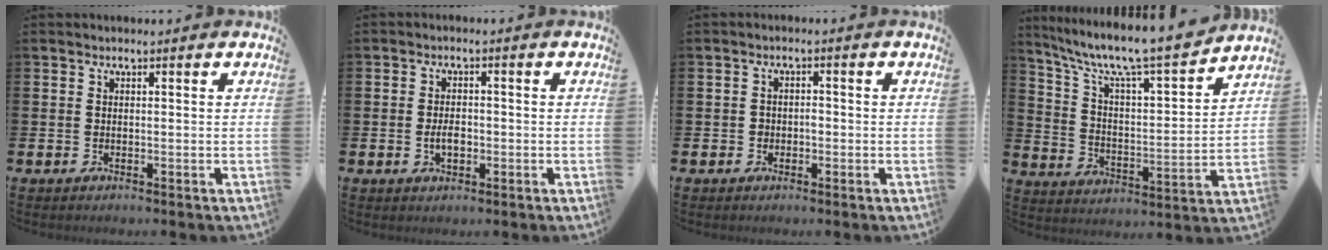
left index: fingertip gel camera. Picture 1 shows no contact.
{"total": 2.6, "force": [-0.5, 1.6, 2.1], "torque": [-0.027, -0.001, -0.012]}
{"total": 1.5, "force": [-0.4, 1.3, 0.7], "torque": [-0.003, 0.000, -0.014]}
{"total": 9.4, "force": [8.4, 1.0, 4.0], "torque": [-0.107, -0.065, 0.137]}